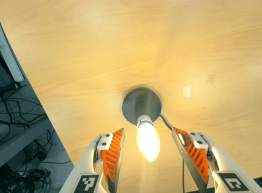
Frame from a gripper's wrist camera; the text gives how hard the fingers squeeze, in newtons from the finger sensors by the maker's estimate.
{"total": 0.0}